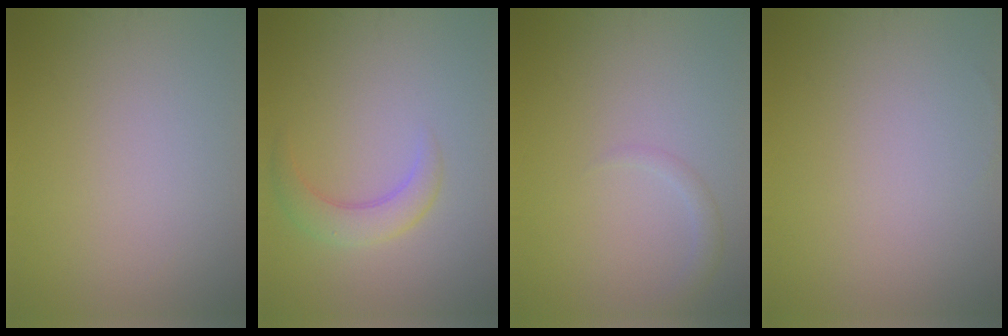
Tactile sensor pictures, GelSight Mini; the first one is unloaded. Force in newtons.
{"total": 2.8, "press": 2.8, "slide": 0.1}
{"total": 1.2, "press": 1.2, "slide": 0.1}
{"total": 0.0}